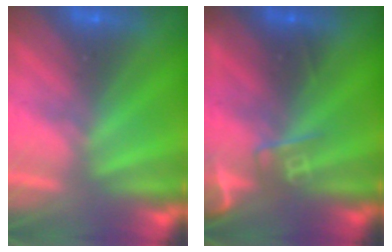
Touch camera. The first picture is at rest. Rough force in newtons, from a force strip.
{"total": 2.7}